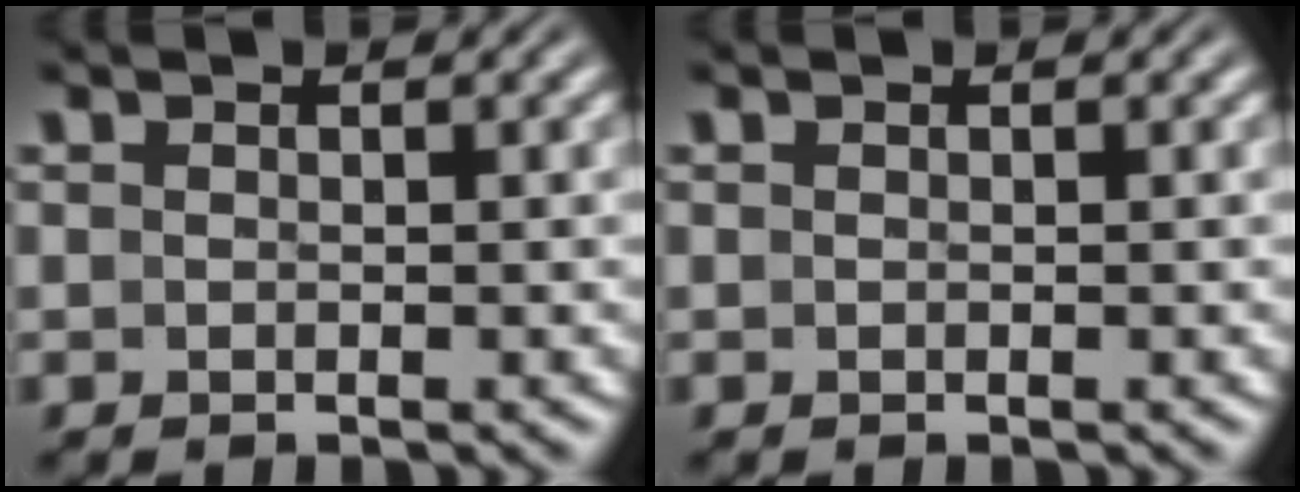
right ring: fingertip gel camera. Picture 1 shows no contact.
{"total": 0.0}